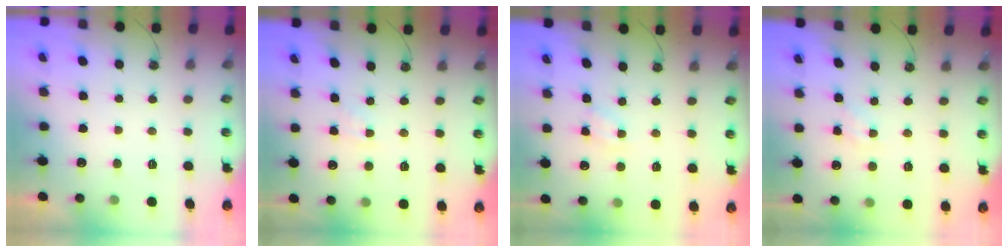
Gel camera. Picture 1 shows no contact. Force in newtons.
{"total": 4.2, "press": 4.1, "slide": 0.6}
{"total": 2.0, "press": 2.0, "slide": 0.3}
{"total": 1.4, "press": 1.4, "slide": 0.2}